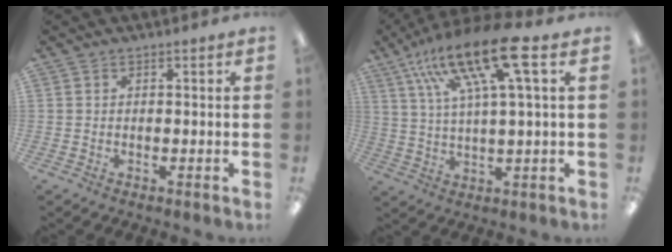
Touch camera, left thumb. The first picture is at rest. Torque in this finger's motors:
{"motor_torque": [0.16, 0.66, 1.86, -0.91, 0.16]}